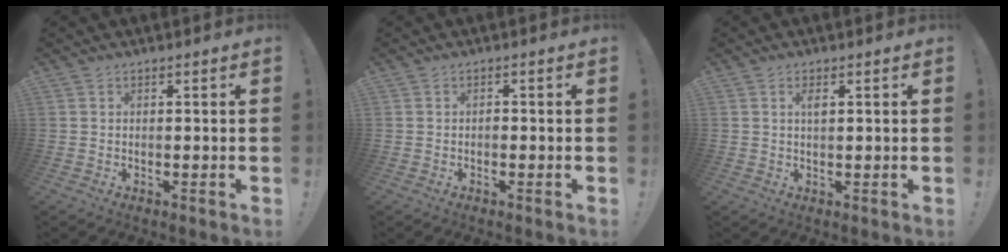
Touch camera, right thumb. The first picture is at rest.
{"total": 1.0, "force": [-0.8, 0.5, 0.4], "torque": [-0.011, 0.003, -0.014]}
{"total": 2.0, "force": [0.8, 0.7, 1.7], "torque": [-0.025, -0.001, 0.011]}